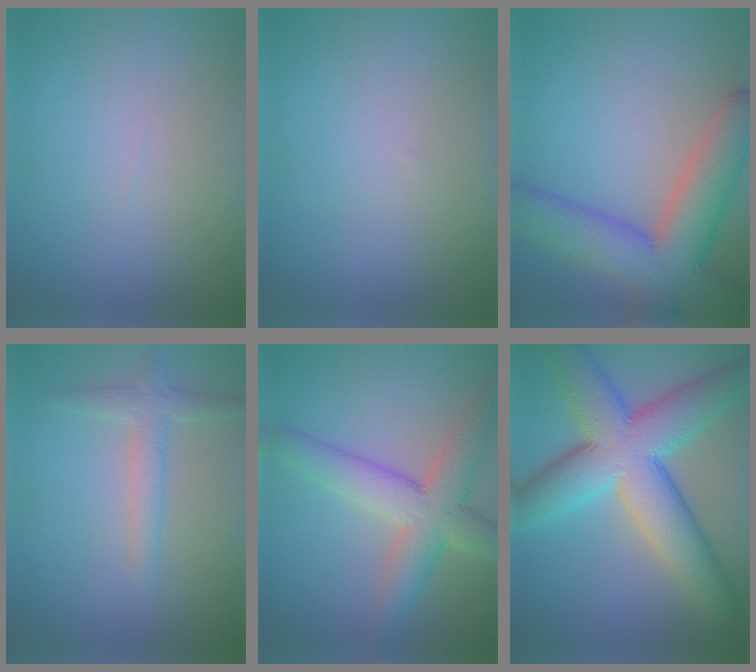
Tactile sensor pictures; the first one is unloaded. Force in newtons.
{"total": 0.0}
{"total": 10.7, "press": 10.7, "slide": 0.7}
{"total": 2.4, "press": 2.4, "slide": 0.1}
{"total": 6.5, "press": 6.5, "slide": 0.4}
{"total": 11.6, "press": 11.6, "slide": 0.2}